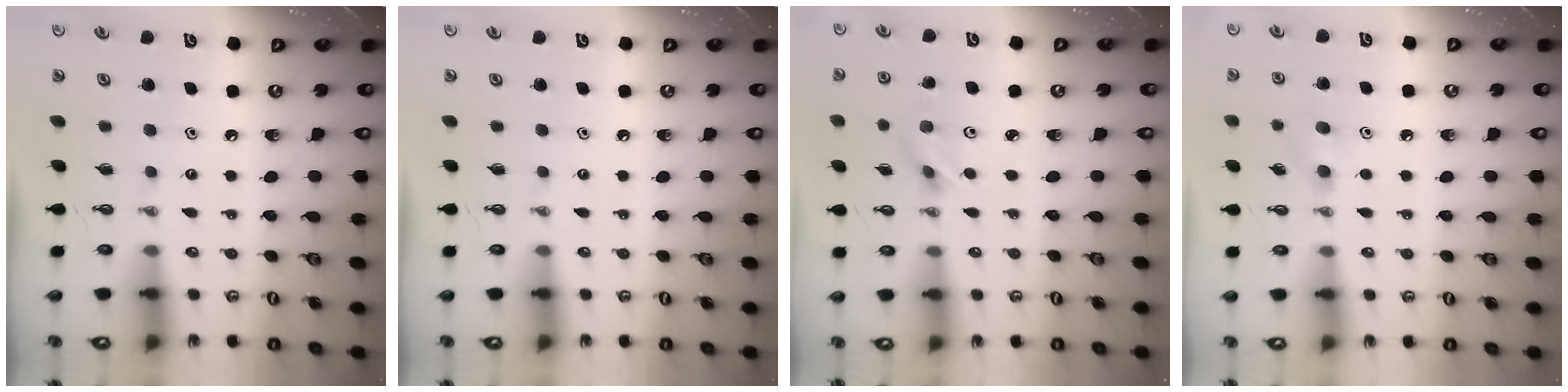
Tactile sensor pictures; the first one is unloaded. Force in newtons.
{"total": 0.0}
{"total": 2.9, "press": 2.7, "slide": 1.2}
{"total": 5.2, "press": 5.1, "slide": 0.8}